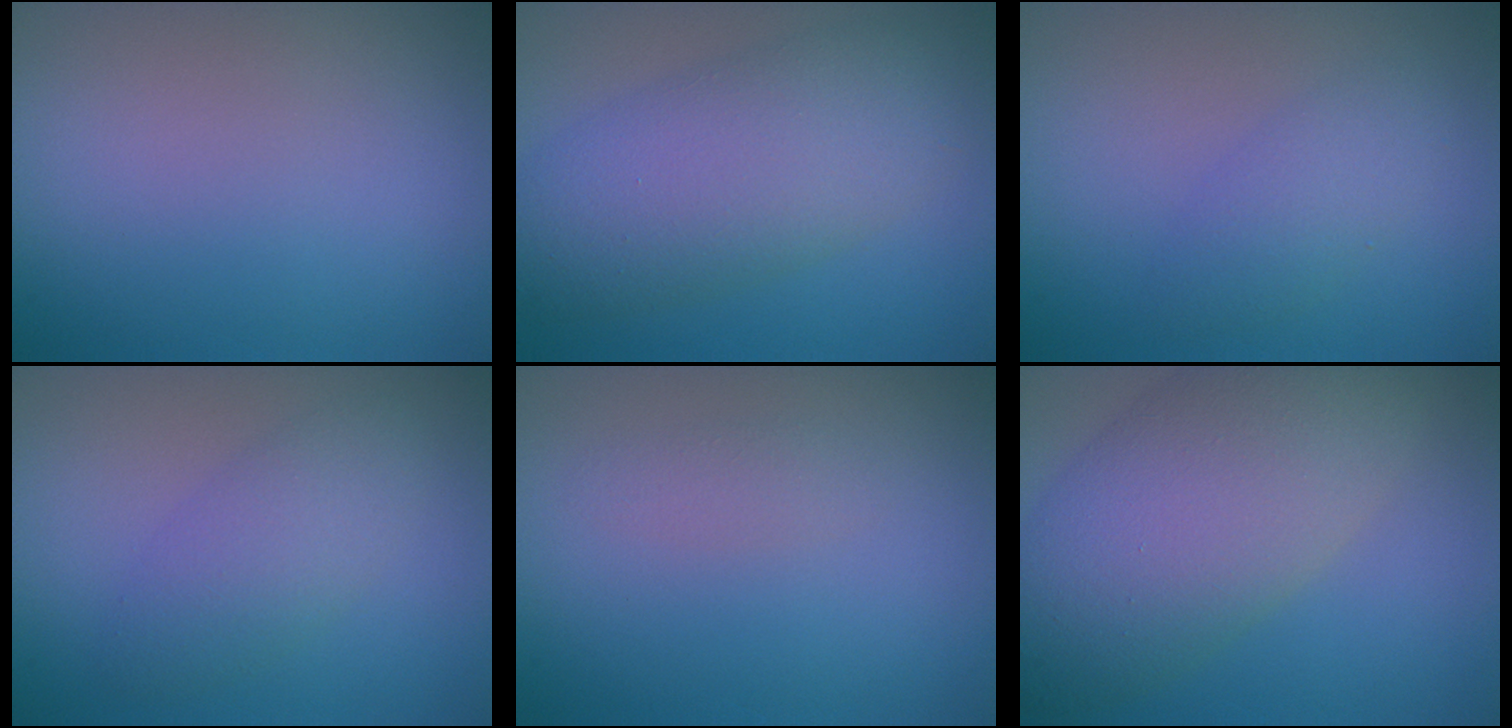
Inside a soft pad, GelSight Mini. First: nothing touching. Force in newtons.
{"total": 7.6, "press": 7.6, "slide": 0.3}
{"total": 2.2, "press": 2.2, "slide": 0.1}
{"total": 3.0, "press": 3.0, "slide": 0.0}
{"total": 1.0, "press": 1.0, "slide": 0.1}
{"total": 9.9, "press": 9.9, "slide": 0.1}